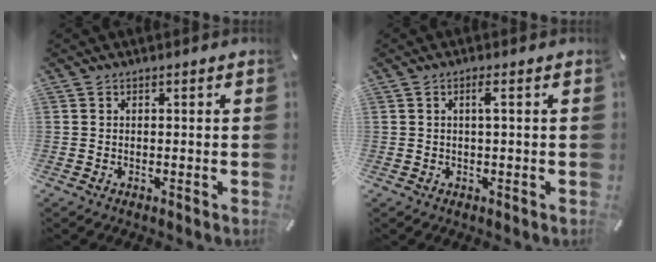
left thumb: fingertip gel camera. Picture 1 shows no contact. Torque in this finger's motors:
{"motor_torque": [0.09, -0.10, 0.11, 0.14, -0.03]}